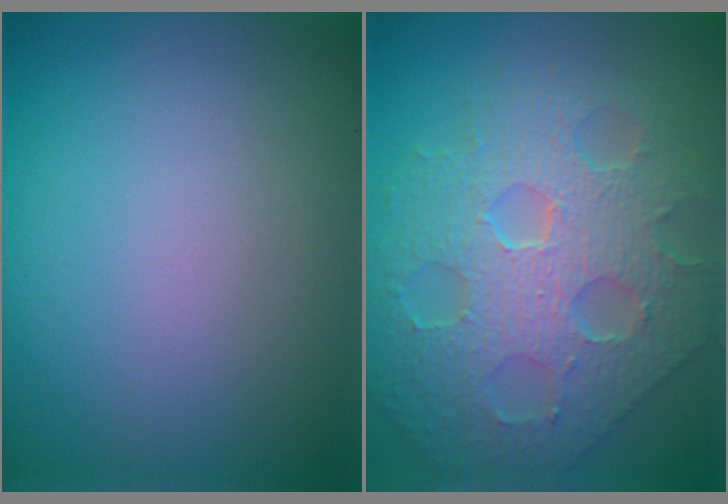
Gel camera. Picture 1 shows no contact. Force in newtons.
{"total": 8.7, "press": 6.2, "slide": 6.2}